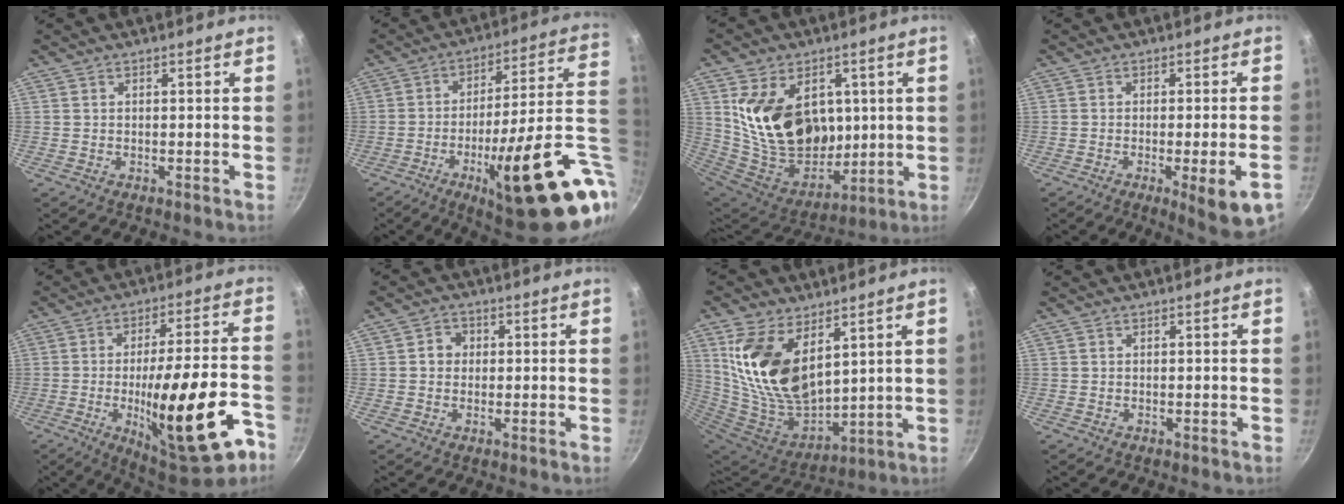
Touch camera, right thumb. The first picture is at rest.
{"total": 28.7, "force": [-7.0, 6.8, 27.0], "torque": [-0.339, 0.005, -0.097]}
{"total": 22.0, "force": [5.2, 15.7, 14.5], "torque": [-0.222, -0.042, 0.113]}
{"total": 9.4, "force": [-3.6, 1.5, 8.5], "torque": [-0.102, 0.003, -0.044]}
{"total": 24.6, "force": [-9.9, 7.0, 21.4], "torque": [-0.288, 0.036, -0.134]}
{"total": 2.7, "force": [0.2, 2.5, 1.0], "torque": [0.002, 0.005, -0.001]}
{"total": 19.9, "force": [8.1, 11.4, 14.2], "torque": [-0.268, -0.067, 0.171]}
{"total": 0.0}